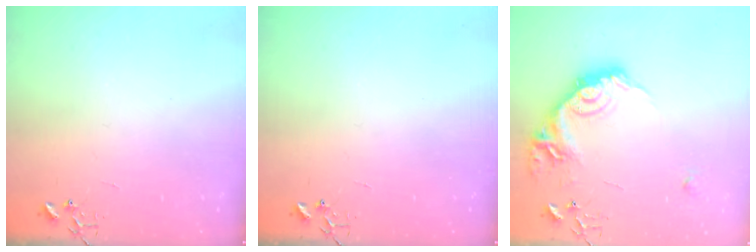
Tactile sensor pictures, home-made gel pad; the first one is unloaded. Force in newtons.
{"total": 0.0}
{"total": 19.2, "press": 19.1, "slide": 1.2}